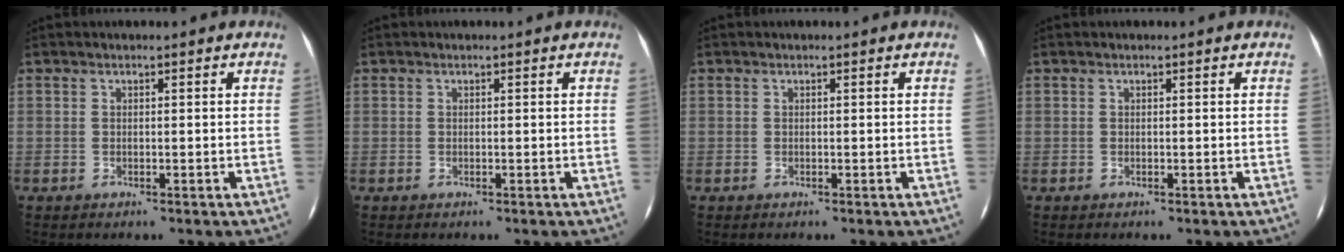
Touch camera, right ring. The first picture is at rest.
{"total": 0.0}
{"total": 0.0}
{"total": 0.0}